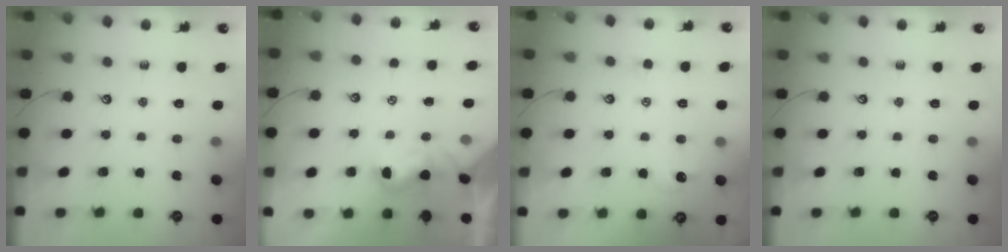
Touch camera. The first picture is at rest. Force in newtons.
{"total": 1.0, "press": 0.8, "slide": 0.6}
{"total": 0.5, "press": 0.2, "slide": 0.5}
{"total": 0.0}